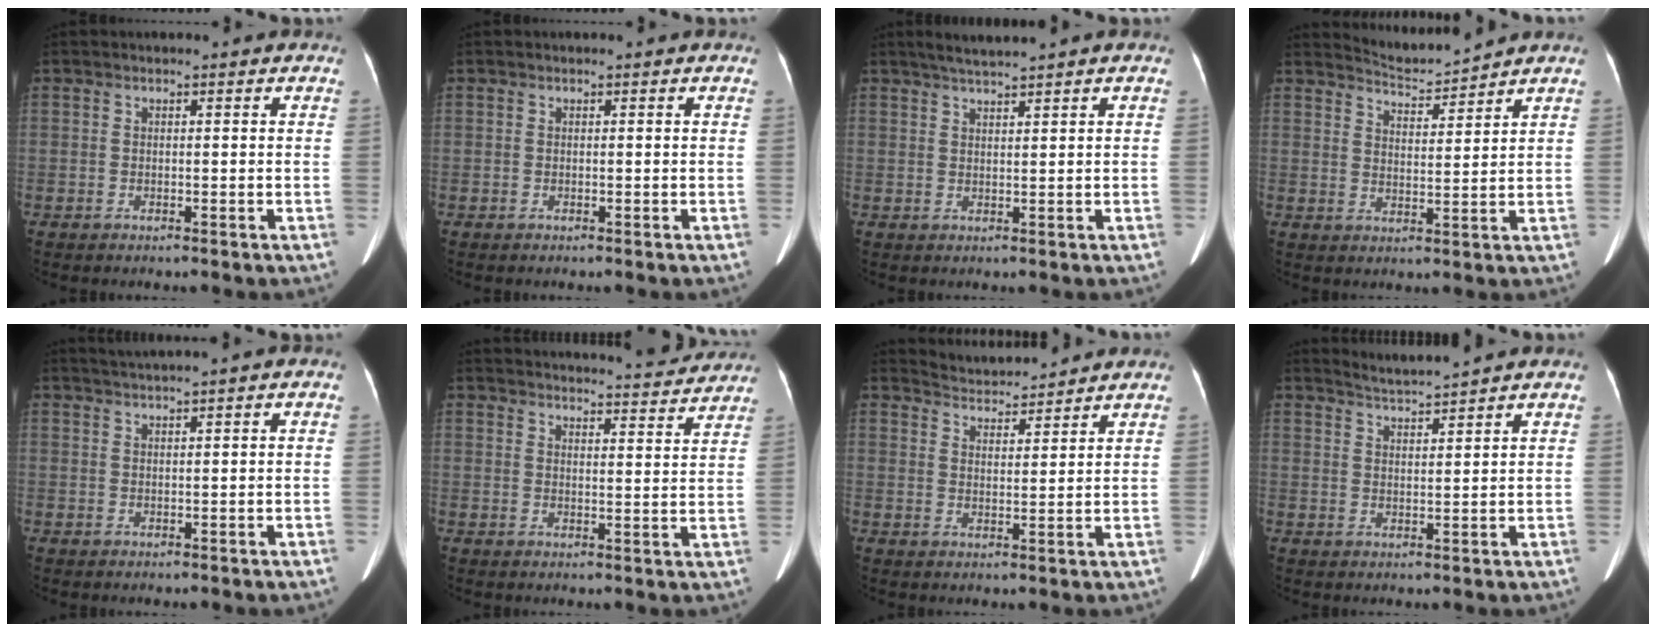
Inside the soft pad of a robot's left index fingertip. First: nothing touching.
{"total": 0.0}
{"total": 2.8, "force": [2.4, -0.6, 1.4], "torque": [-0.029, 0.007, 0.048]}
{"total": 4.9, "force": [4.8, -0.7, -0.4], "torque": [-0.002, -0.005, 0.088]}
{"total": 1.6, "force": [1.1, -0.2, 1.1], "torque": [-0.023, 0.017, 0.027]}
{"total": 18.5, "force": [17.8, 1.8, 4.4], "torque": [-0.060, -0.006, 0.221]}
{"total": 5.1, "force": [5.1, 0.1, -0.3], "torque": [-0.006, 0.015, 0.087]}
{"total": 3.2, "force": [3.0, -1.3, 0.0], "torque": [-0.006, -0.002, 0.061]}